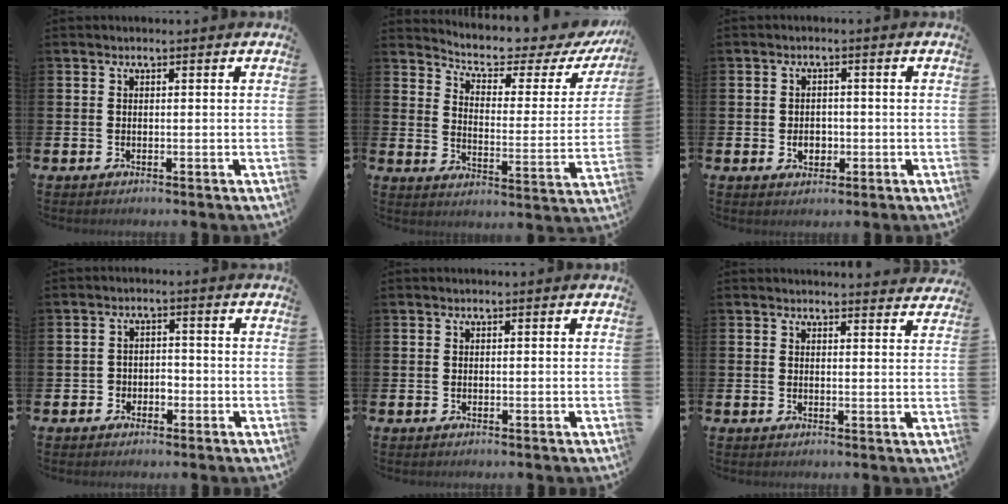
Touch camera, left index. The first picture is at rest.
{"total": 6.0, "force": [5.4, 1.3, 2.2], "torque": [-0.065, -0.043, 0.083]}
{"total": 2.5, "force": [-0.6, 2.0, 1.4], "torque": [-0.013, -0.003, -0.018]}
{"total": 2.2, "force": [-1.3, 1.7, 0.5], "torque": [-0.012, 0.004, -0.030]}
{"total": 0.0}
{"total": 2.5, "force": [2.5, 0.1, -0.2], "torque": [0.011, -0.019, 0.042]}